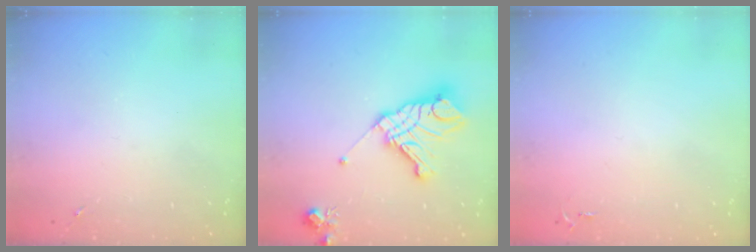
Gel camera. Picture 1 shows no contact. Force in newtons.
{"total": 17.5, "press": 17.4, "slide": 2.0}
{"total": 2.6, "press": 2.6, "slide": 0.4}